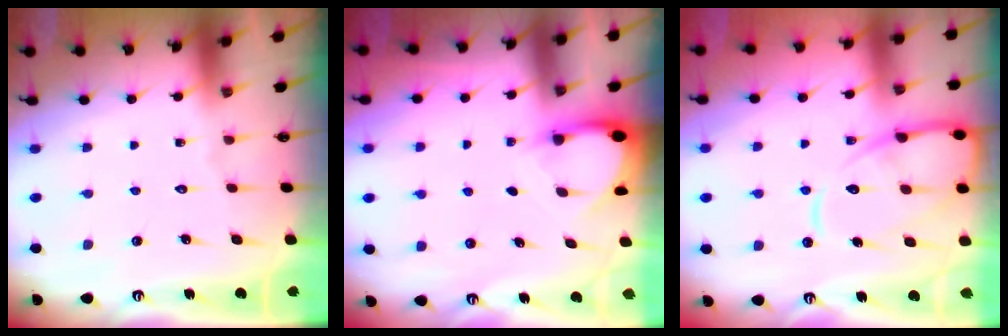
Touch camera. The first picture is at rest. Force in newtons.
{"total": 3.9, "press": 3.9, "slide": 0.0}
{"total": 12.7, "press": 12.6, "slide": 1.1}